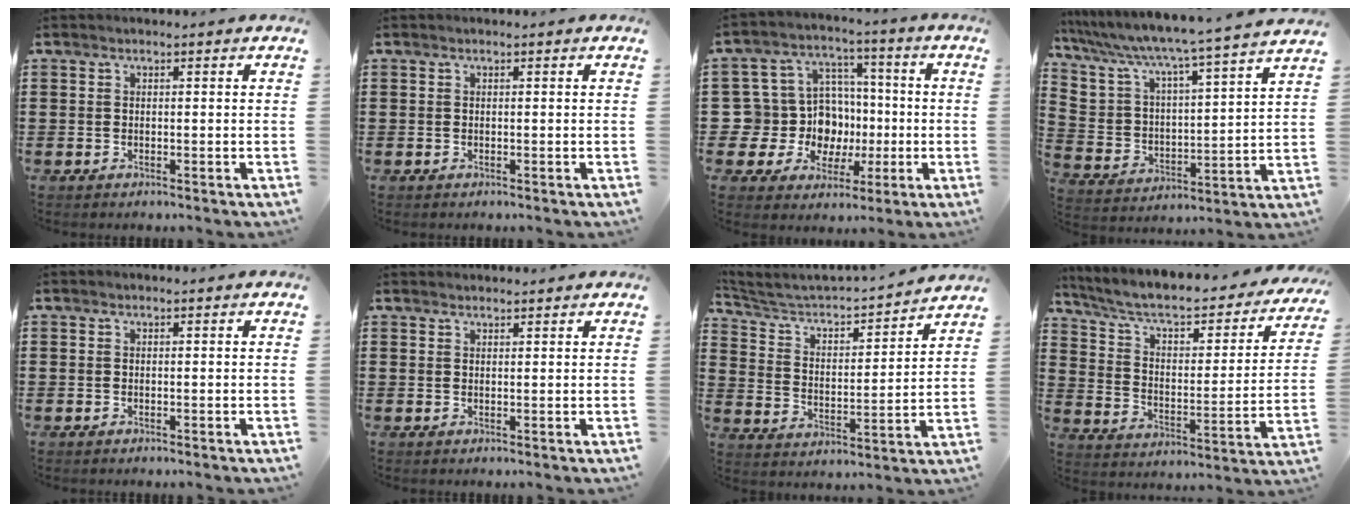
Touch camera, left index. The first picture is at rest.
{"total": 0.0}
{"total": 11.3, "force": [-0.7, 10.8, 3.3], "torque": [-0.103, 0.002, 0.000]}
{"total": 4.4, "force": [4.1, 0.0, 1.7], "torque": [-0.057, -0.042, 0.058]}
{"total": 0.0}
{"total": 1.2, "force": [1.2, 0.2, 0.1], "torque": [-0.004, 0.000, 0.024]}
{"total": 3.7, "force": [3.5, 0.7, 1.1], "torque": [-0.046, -0.033, 0.047]}
{"total": 6.1, "force": [4.8, 1.7, 3.5], "torque": [-0.088, -0.039, 0.076]}